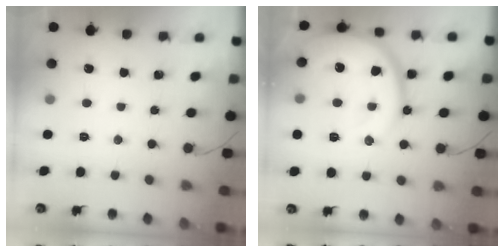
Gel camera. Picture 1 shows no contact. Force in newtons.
{"total": 18.2, "press": 18.1, "slide": 2.0}